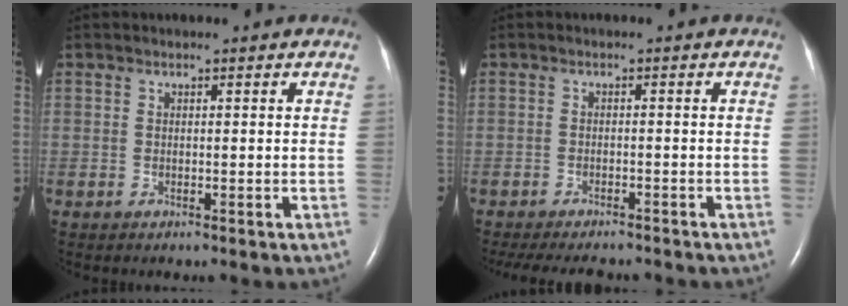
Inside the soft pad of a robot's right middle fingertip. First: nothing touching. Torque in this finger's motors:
{"motor_torque": [0.05, -0.08, 0.05, 0.03]}